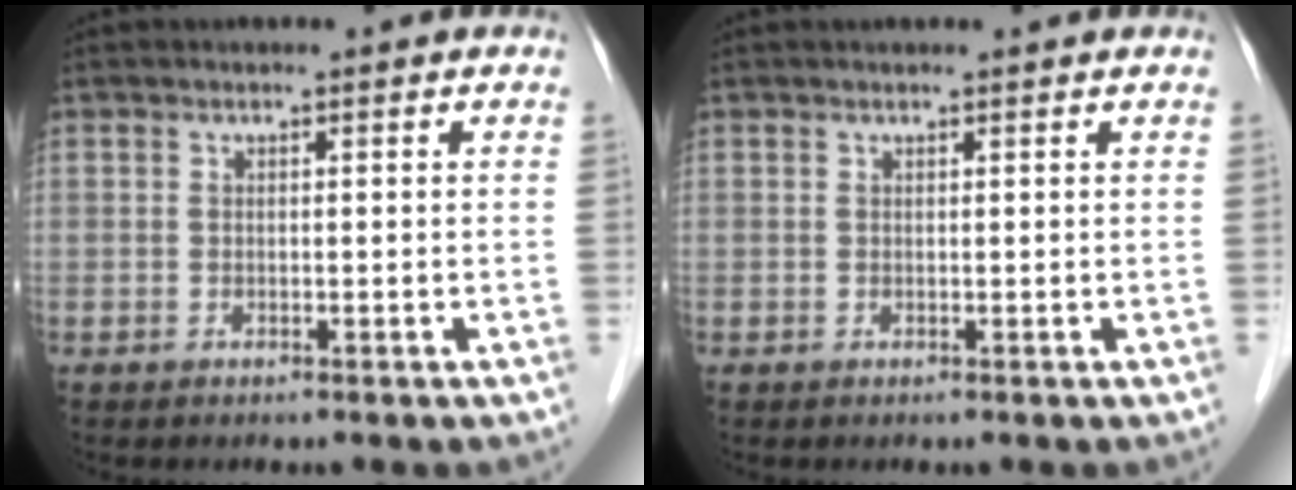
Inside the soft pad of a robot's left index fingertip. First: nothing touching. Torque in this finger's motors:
{"motor_torque": [0.53, -0.94, -0.05, -0.02]}